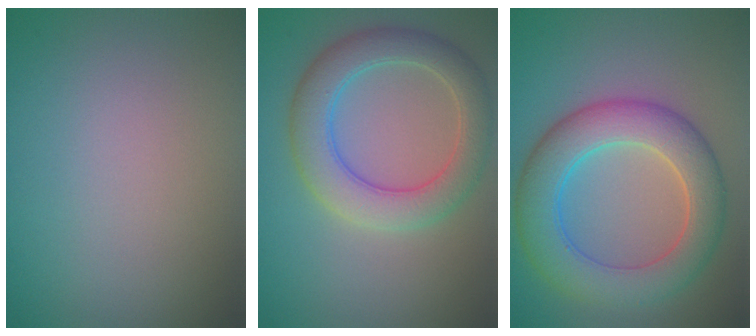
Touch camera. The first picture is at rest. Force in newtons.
{"total": 5.4, "press": 5.4, "slide": 0.3}
{"total": 7.1, "press": 7.1, "slide": 0.2}